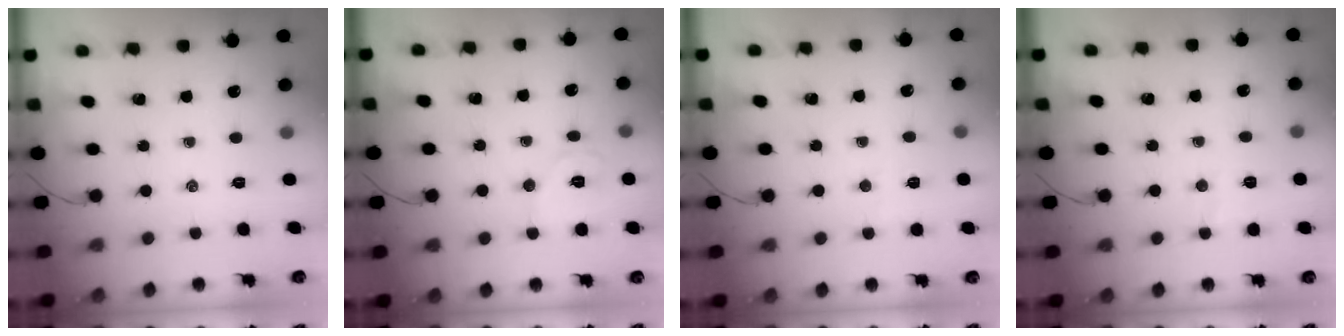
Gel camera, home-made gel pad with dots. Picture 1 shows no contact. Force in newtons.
{"total": 6.8, "press": 6.8, "slide": 1.0}
{"total": 2.8, "press": 2.7, "slide": 0.8}
{"total": 3.9, "press": 3.8, "slide": 1.1}